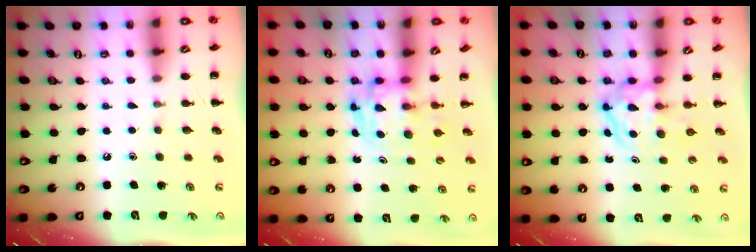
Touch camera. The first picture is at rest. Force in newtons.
{"total": 3.5, "press": 3.5, "slide": 0.6}
{"total": 3.9, "press": 3.8, "slide": 0.4}